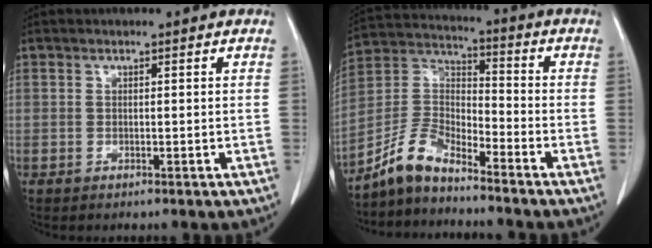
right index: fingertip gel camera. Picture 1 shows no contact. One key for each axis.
{"total": 8.1, "fx": -7.1, "fy": 2.3, "fz": 3.3, "tx": -0.077, "ty": 0.021, "tz": -0.140}